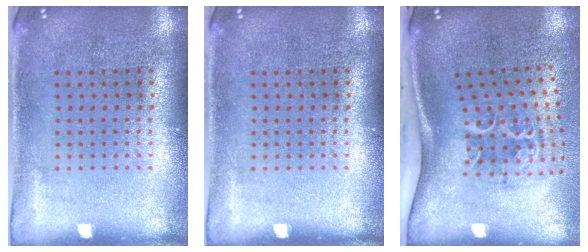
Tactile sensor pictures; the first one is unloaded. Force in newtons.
{"total": 0.0}
{"total": 2.3, "press": 1.3, "slide": 1.9}